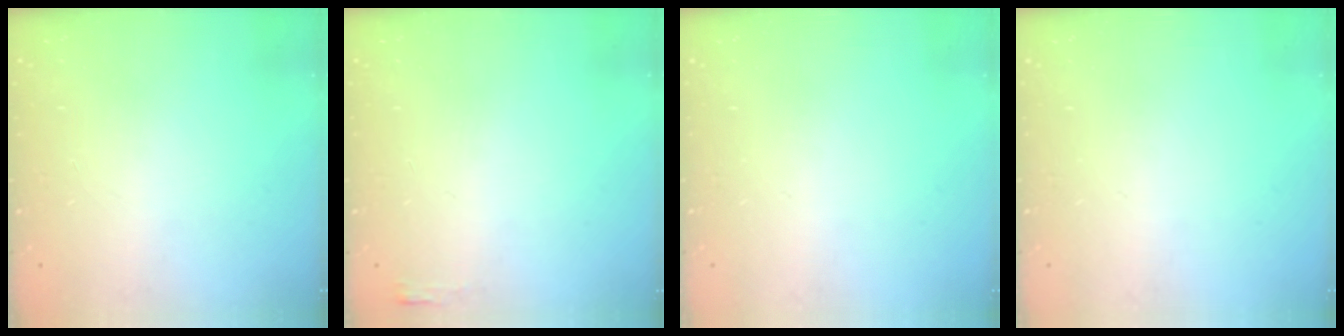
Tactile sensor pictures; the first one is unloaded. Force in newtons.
{"total": 2.7, "press": 2.6, "slide": 0.8}
{"total": 0.0}
{"total": 0.0}